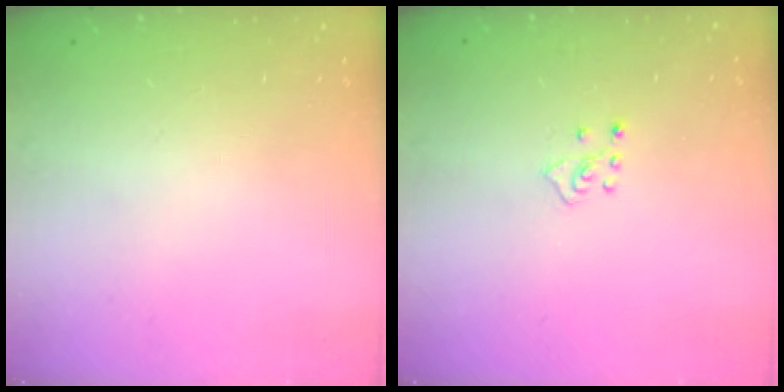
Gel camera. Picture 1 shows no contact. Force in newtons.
{"total": 2.3, "press": 2.3, "slide": 0.5}